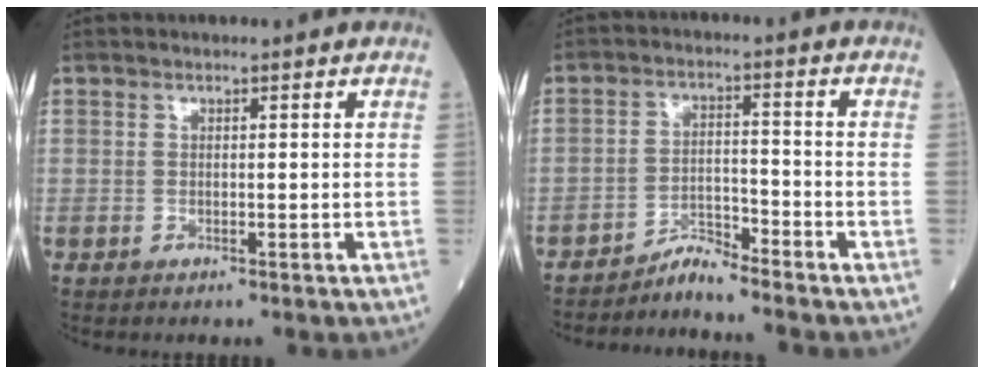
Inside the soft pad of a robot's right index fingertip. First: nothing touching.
{"total": 3.6, "force": [-3.6, -0.4, 0.1], "torque": [0.003, -0.011, -0.066]}